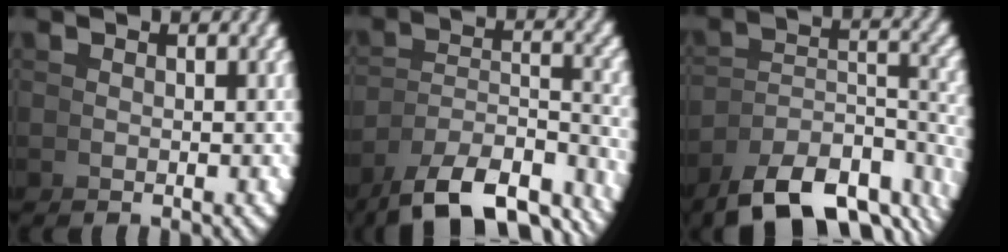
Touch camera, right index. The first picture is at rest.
{"total": 10.7, "force": [-8.1, 4.5, 5.4], "torque": [-0.105, -0.043, -0.107]}
{"total": 10.1, "force": [-6.9, 4.2, 6.1], "torque": [-0.111, -0.039, -0.086]}